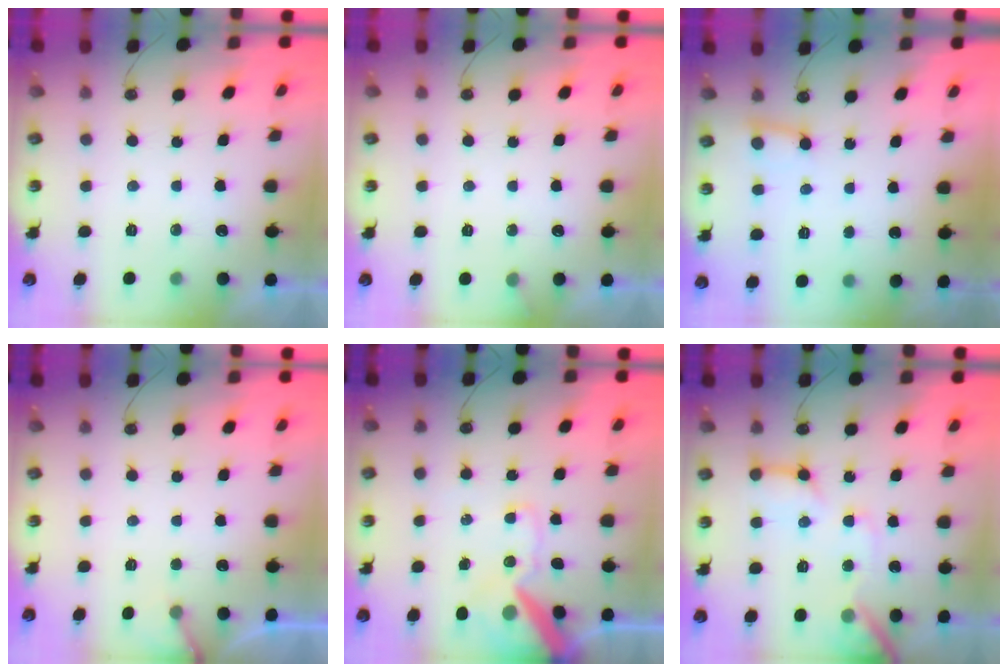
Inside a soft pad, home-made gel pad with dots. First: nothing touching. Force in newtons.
{"total": 4.2, "press": 4.2, "slide": 0.3}
{"total": 2.8, "press": 2.7, "slide": 0.6}
{"total": 4.8, "press": 4.8, "slide": 0.3}
{"total": 14.8, "press": 14.7, "slide": 2.0}
{"total": 12.1, "press": 12.0, "slide": 1.5}